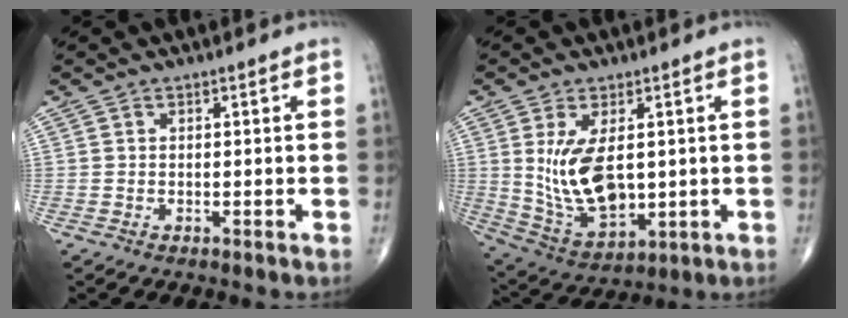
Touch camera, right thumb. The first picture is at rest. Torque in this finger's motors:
{"motor_torque": [0.18, 0.49, 0.74, 0.41, 0.35]}